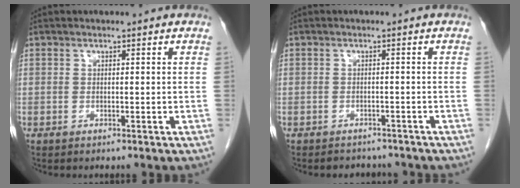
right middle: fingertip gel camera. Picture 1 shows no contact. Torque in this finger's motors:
{"motor_torque": [0.02, 0.00, 0.00, 0.00]}